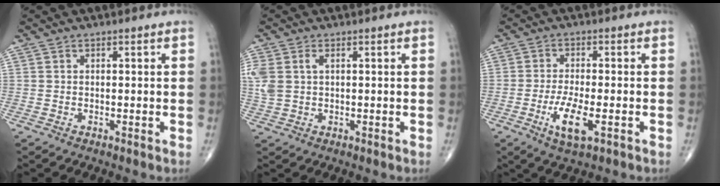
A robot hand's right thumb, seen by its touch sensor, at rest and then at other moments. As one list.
[{"total": 6.3, "force": [1.4, 4.1, 4.7], "torque": [-0.134, 0.013, 0.036]}, {"total": 7.0, "force": [-2.5, 2.2, 6.2], "torque": [-0.122, -0.002, -0.042]}]